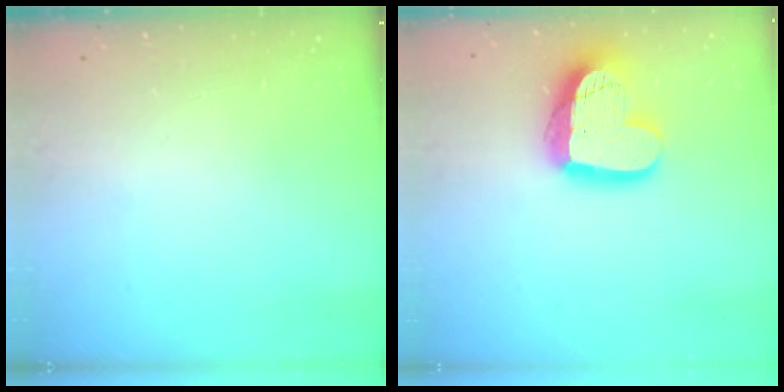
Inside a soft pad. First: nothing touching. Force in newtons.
{"total": 19.1, "press": 19.0, "slide": 2.0}